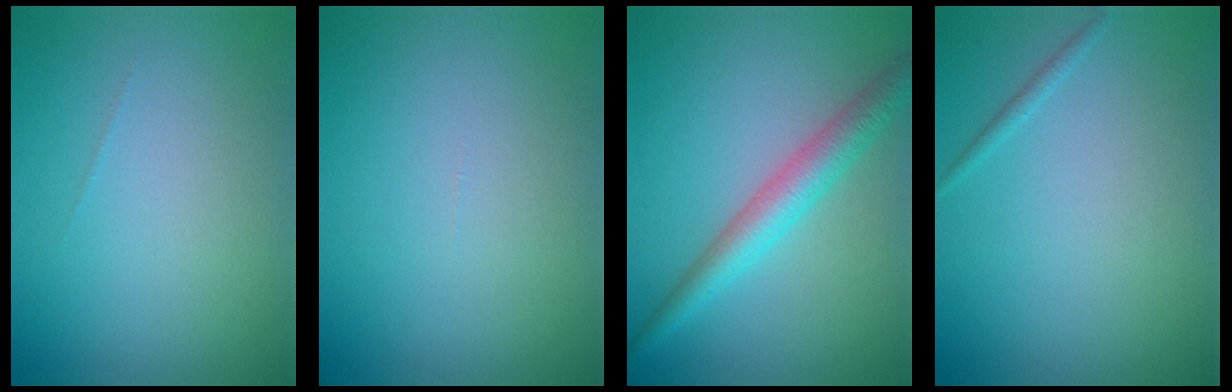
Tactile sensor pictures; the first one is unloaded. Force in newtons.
{"total": 0.0}
{"total": 3.9, "press": 3.9, "slide": 0.0}
{"total": 0.6, "press": 0.6, "slide": 0.0}